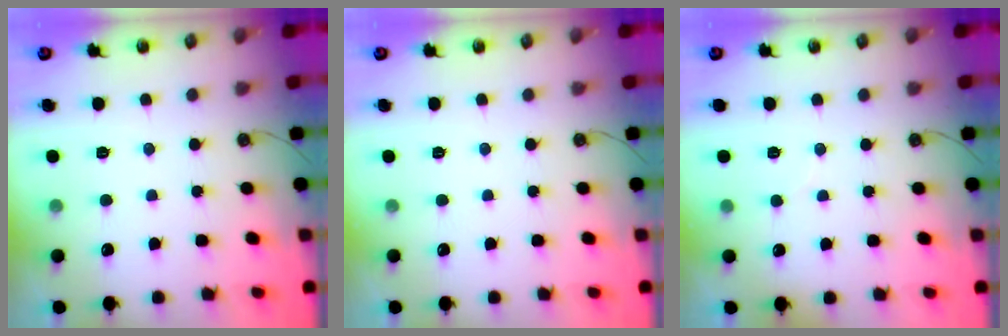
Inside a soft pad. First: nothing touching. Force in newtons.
{"total": 0.0}
{"total": 2.9, "press": 2.9, "slide": 0.2}